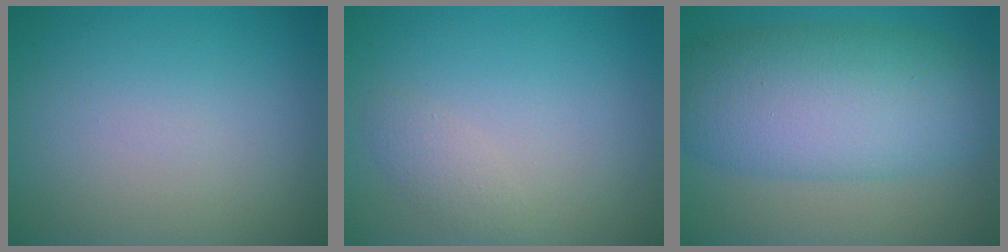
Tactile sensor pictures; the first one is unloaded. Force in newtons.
{"total": 1.3, "press": 1.3, "slide": 0.1}
{"total": 9.9, "press": 9.9, "slide": 0.1}